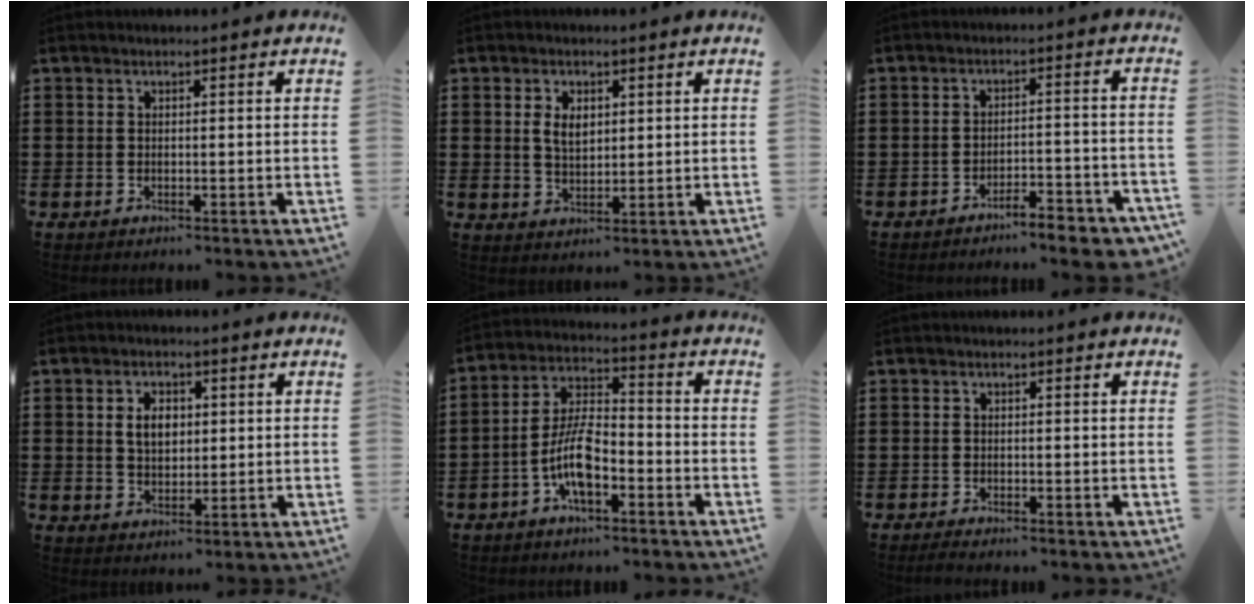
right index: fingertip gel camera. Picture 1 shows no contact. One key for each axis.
{"total": 3.5, "fx": 0.9, "fy": 2.1, "fz": 2.6, "tx": -0.049, "ty": 0.007, "tz": 0.014}
{"total": 4.7, "fx": -4.4, "fy": 0.3, "fz": 1.7, "tx": -0.027, "ty": -0.004, "tz": -0.085}
{"total": 3.9, "fx": 0.7, "fy": 2.6, "fz": 2.8, "tx": -0.055, "ty": 0.009, "tz": 0.008}
{"total": 8.4, "fx": -3.5, "fy": 3.3, "fz": 6.8, "tx": -0.155, "ty": 0.001, "tz": -0.071}
{"total": 0.9, "fx": -0.9, "fy": -0.1, "fz": 0.2, "tx": -0.005, "ty": -0.005, "tz": -0.016}